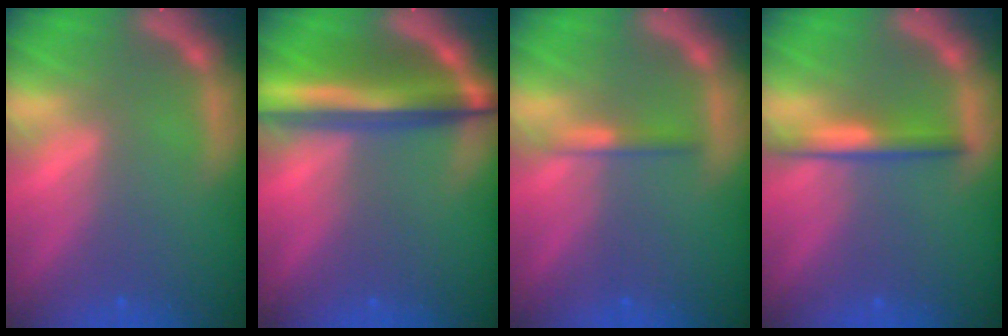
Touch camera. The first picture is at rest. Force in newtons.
{"total": 8.6}
{"total": 1.4}
{"total": 3.0}